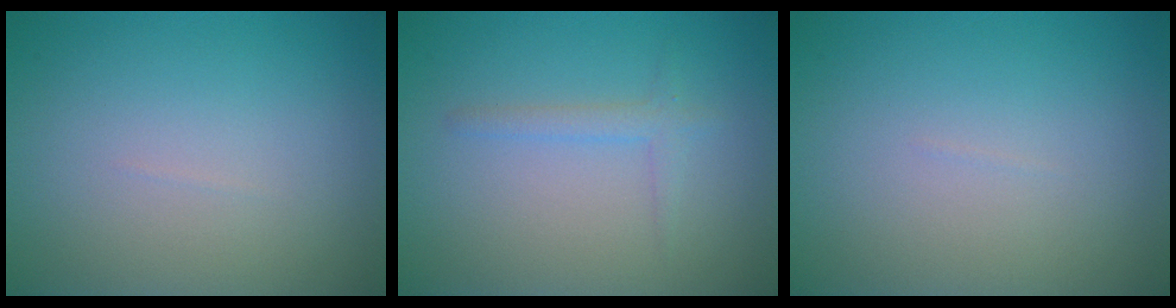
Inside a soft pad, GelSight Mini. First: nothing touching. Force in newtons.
{"total": 1.4, "press": 1.4, "slide": 0.1}
{"total": 0.0}